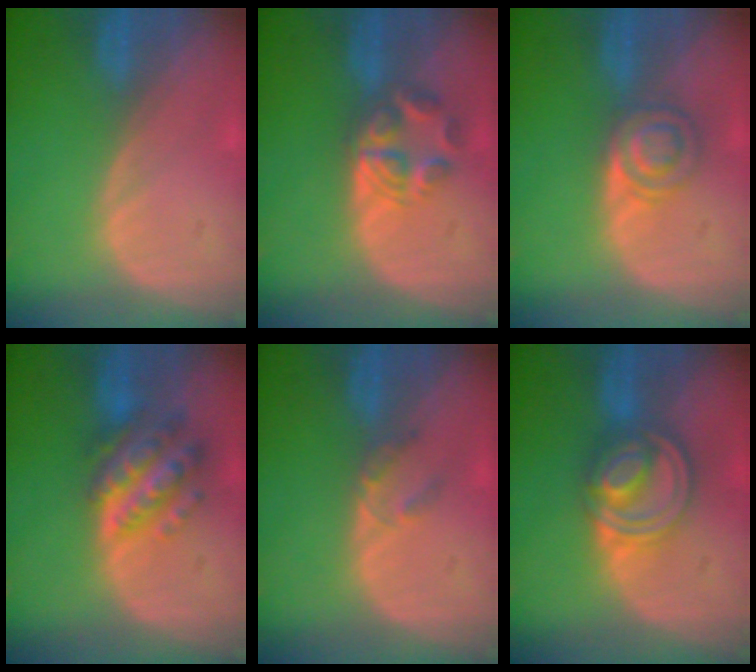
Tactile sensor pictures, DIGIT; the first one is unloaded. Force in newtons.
{"total": 5.7, "press": 4.9, "slide": 3.0}
{"total": 4.5, "press": 4.5, "slide": 0.4}
{"total": 7.5, "press": 7.5, "slide": 0.5}
{"total": 2.3, "press": 2.0, "slide": 1.1}
{"total": 7.9, "press": 6.8, "slide": 4.1}